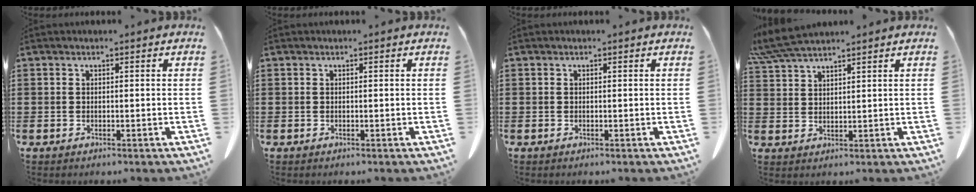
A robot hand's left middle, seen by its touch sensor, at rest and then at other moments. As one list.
[{"total": 0.0}, {"total": 0.0}, {"total": 5.5, "force": [4.9, 0.3, 2.5], "torque": [-0.062, -0.012, 0.094]}]